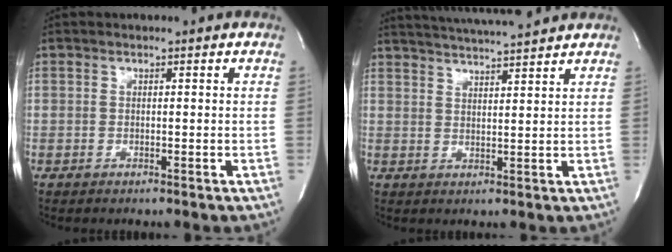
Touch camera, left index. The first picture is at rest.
{"total": 10.9, "force": [10.1, 0.0, 4.2], "torque": [-0.078, 0.019, 0.147]}